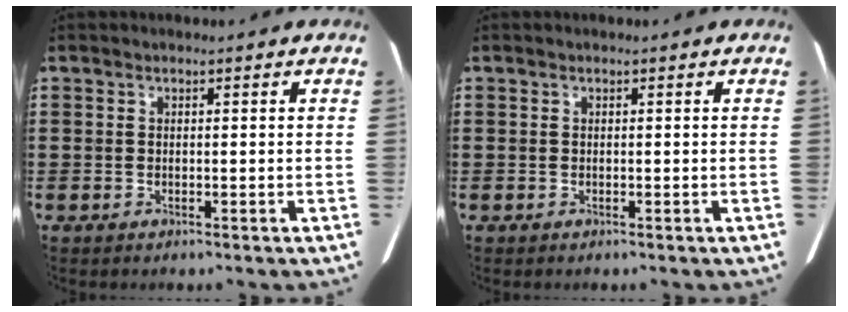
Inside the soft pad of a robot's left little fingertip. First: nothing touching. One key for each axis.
{"total": 0.0}